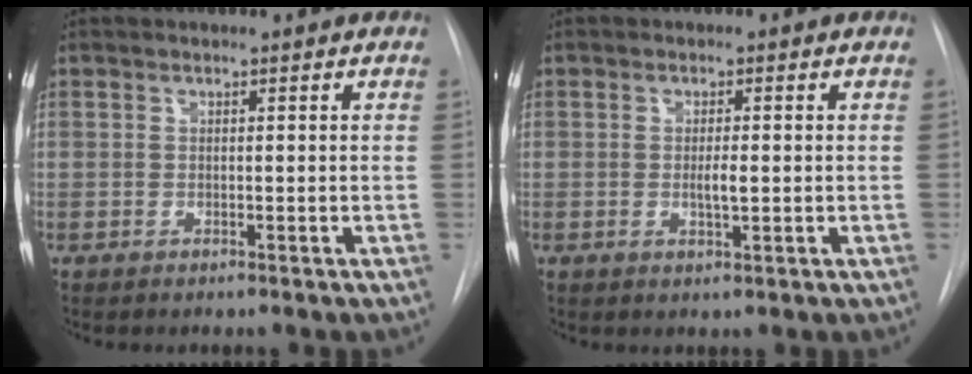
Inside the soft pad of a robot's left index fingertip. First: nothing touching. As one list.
[{"total": 2.2, "force": [-0.2, 0.4, 2.2], "torque": [-0.041, -0.004, -0.004]}]